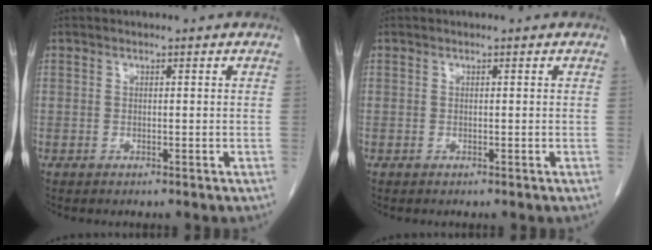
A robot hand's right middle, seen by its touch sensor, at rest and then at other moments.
{"total": 0.0}